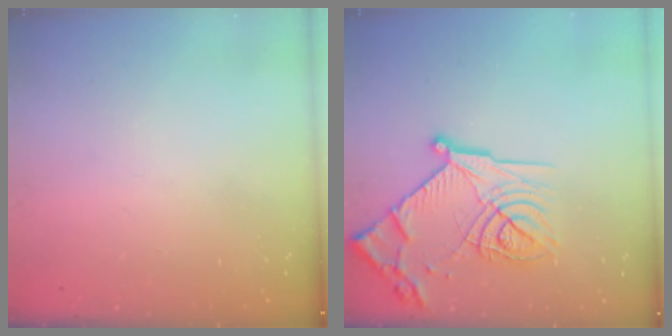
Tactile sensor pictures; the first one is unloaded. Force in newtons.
{"total": 20.3, "press": 20.2, "slide": 1.9}